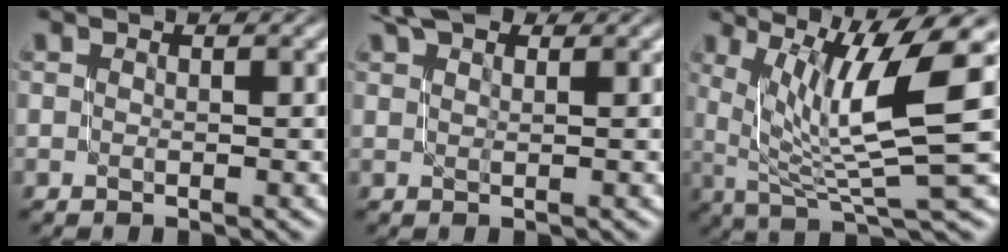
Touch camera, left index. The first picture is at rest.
{"total": 2.5, "force": [2.0, 0.8, 1.3], "torque": [-0.018, 0.002, 0.026]}
{"total": 9.6, "force": [2.4, 2.0, 9.0], "torque": [-0.146, -0.001, 0.049]}